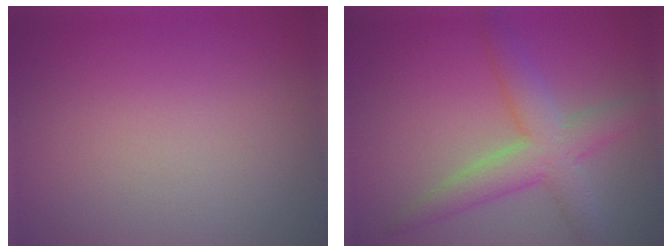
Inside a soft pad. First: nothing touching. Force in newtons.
{"total": 5.1, "press": 5.1, "slide": 0.4}